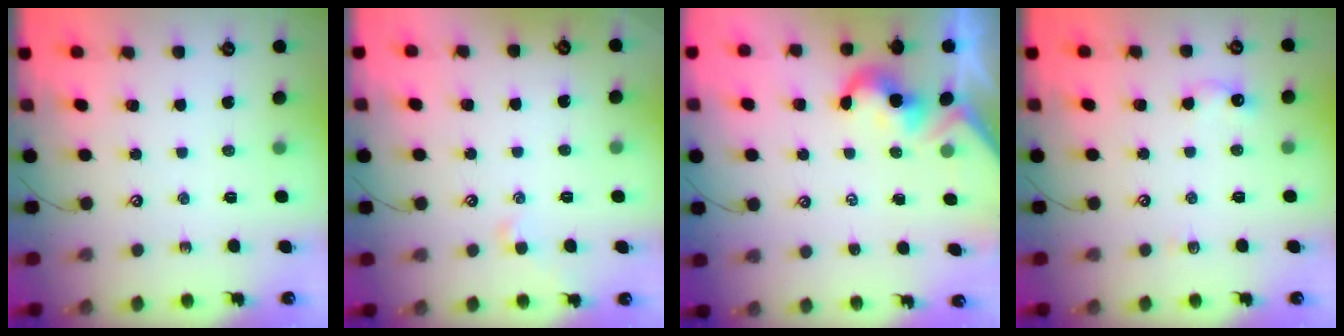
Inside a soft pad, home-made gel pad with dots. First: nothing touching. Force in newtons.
{"total": 0.0}
{"total": 2.1, "press": 2.0, "slide": 0.5}
{"total": 4.3, "press": 4.3, "slide": 0.6}